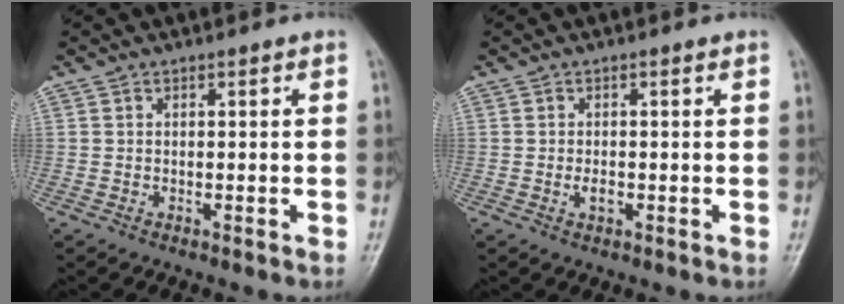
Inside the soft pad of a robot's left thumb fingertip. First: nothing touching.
{"total": 1.6, "force": [-0.3, 0.9, 1.3], "torque": [-0.020, 0.000, -0.005]}